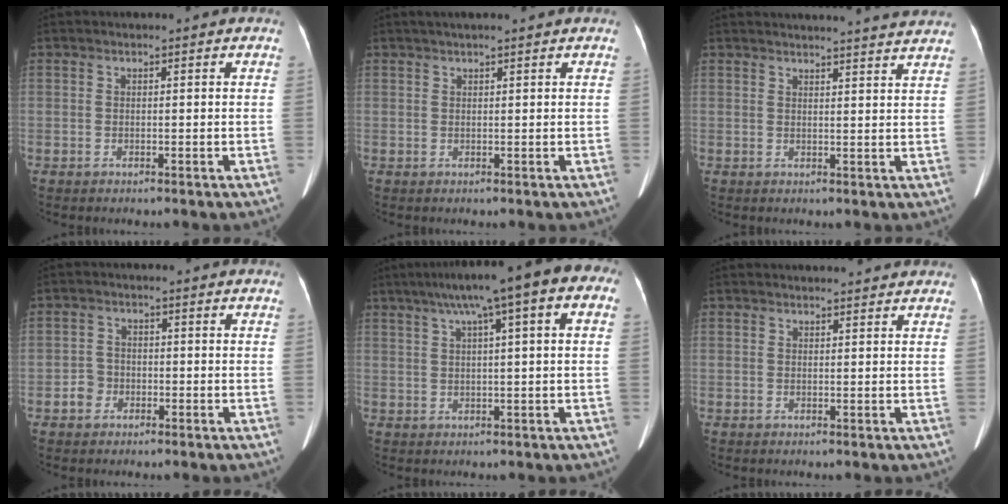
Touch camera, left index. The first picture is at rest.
{"total": 3.4, "force": [2.8, 0.0, 2.1], "torque": [-0.027, 0.027, 0.044]}
{"total": 13.6, "force": [13.1, -0.2, 3.6], "torque": [-0.046, -0.015, 0.143]}
{"total": 2.6, "force": [-1.3, 2.2, 0.6], "torque": [-0.012, 0.006, -0.026]}
{"total": 13.5, "force": [6.0, 1.9, 11.9], "torque": [-0.176, 0.049, 0.076]}
{"total": 5.2, "force": [5.0, 0.7, 1.1], "torque": [-0.012, 0.019, 0.053]}